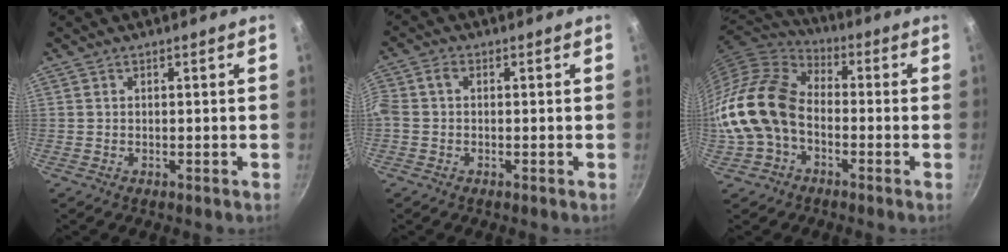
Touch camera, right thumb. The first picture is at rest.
{"total": 3.7, "force": [-0.2, 2.5, 2.8], "torque": [-0.071, 0.015, -0.016]}
{"total": 15.4, "force": [-3.3, 11.0, 10.3], "torque": [-0.176, 0.042, -0.081]}